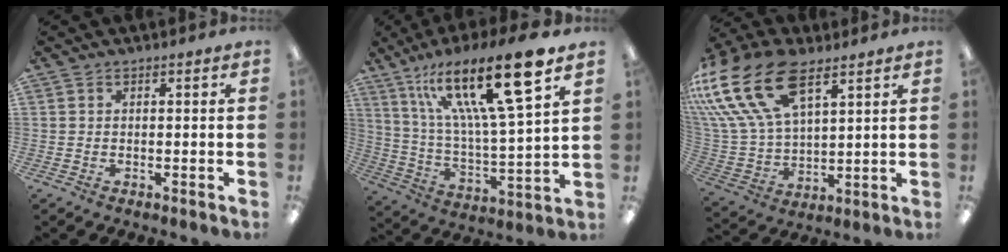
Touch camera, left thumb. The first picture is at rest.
{"total": 23.8, "force": [14.4, 5.8, 18.0], "torque": [-0.319, -0.080, 0.226]}
{"total": 24.5, "force": [12.9, 13.4, 15.9], "torque": [-0.346, -0.061, 0.232]}